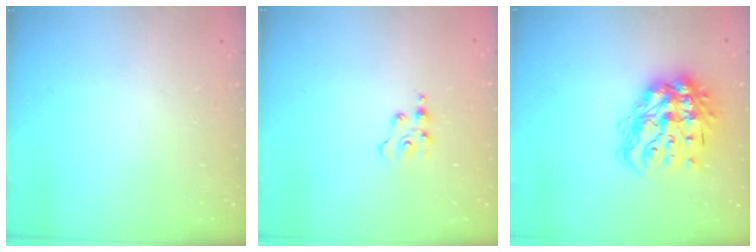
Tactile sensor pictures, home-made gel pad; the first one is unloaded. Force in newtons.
{"total": 2.3, "press": 2.3, "slide": 0.3}
{"total": 17.9, "press": 17.8, "slide": 2.0}